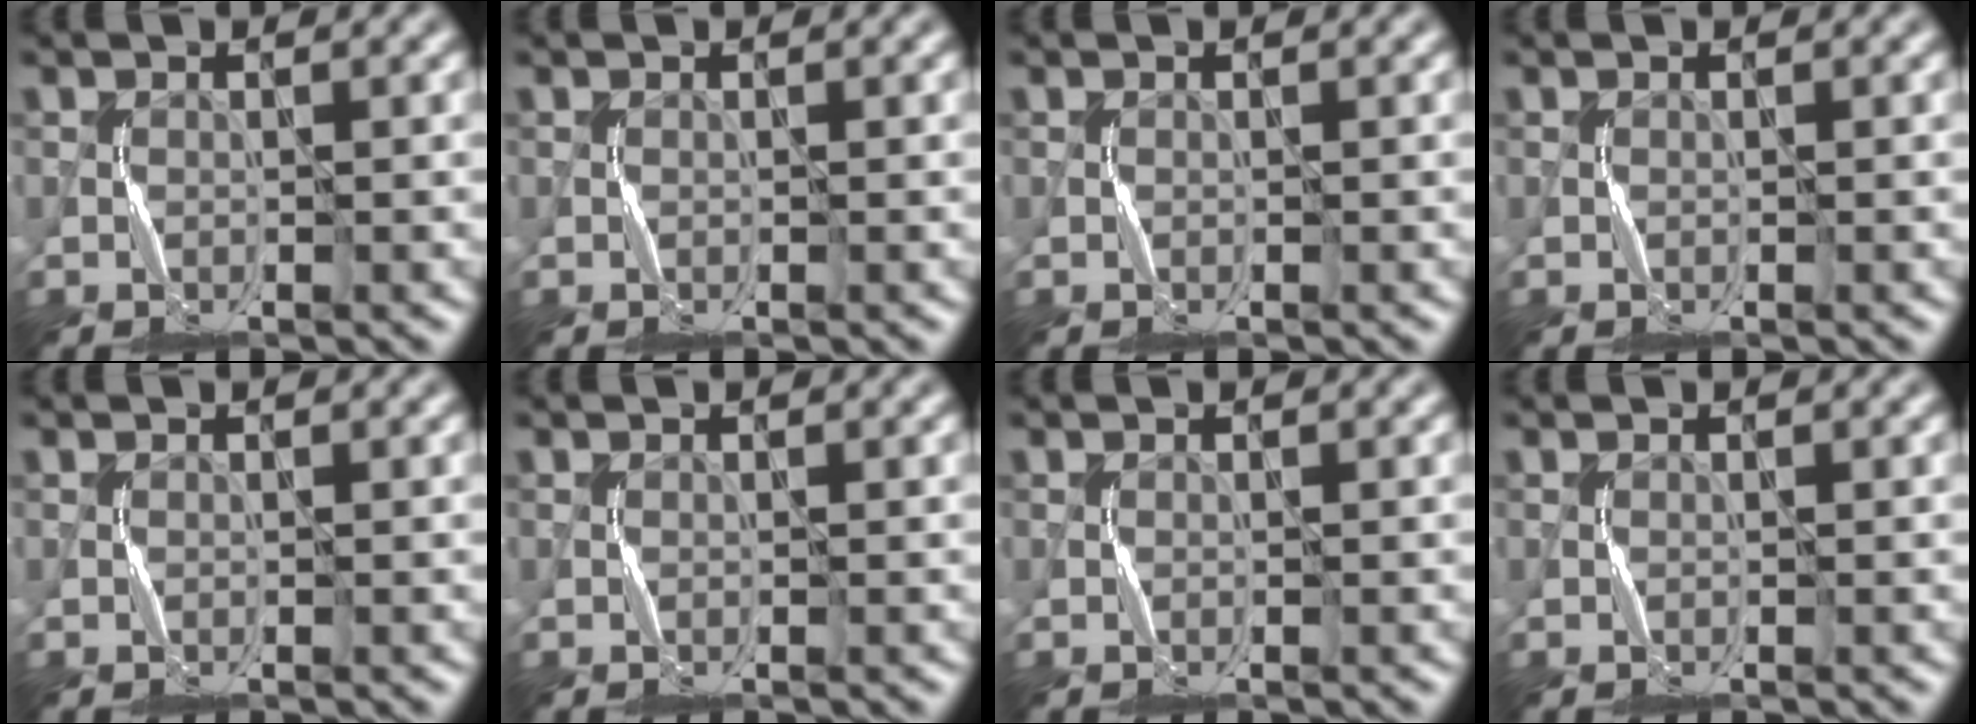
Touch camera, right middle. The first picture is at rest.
{"total": 0.0}
{"total": 0.0}
{"total": 0.0}
{"total": 0.0}
{"total": 0.0}
{"total": 0.0}
{"total": 0.0}